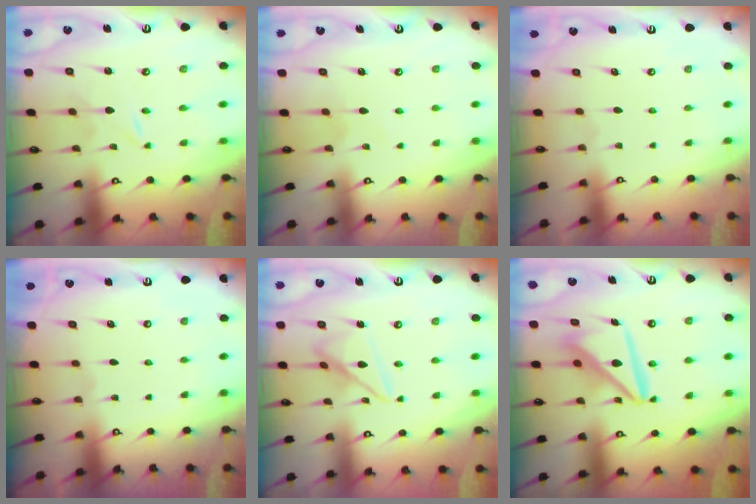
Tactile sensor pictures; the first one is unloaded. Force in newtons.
{"total": 3.5, "press": 3.5, "slide": 0.5}
{"total": 0.0}
{"total": 0.0}
{"total": 11.8, "press": 11.7, "slide": 1.2}
{"total": 12.5, "press": 12.4, "slide": 1.3}